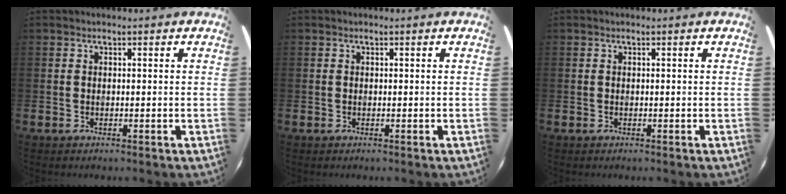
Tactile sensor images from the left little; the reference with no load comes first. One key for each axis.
{"total": 0.0}
{"total": 0.0}